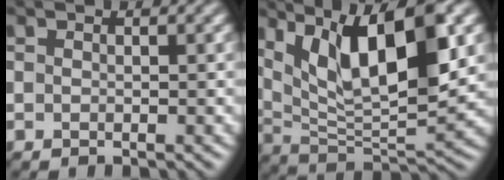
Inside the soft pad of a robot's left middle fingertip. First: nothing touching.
{"total": 10.6, "force": [4.1, 3.7, 9.1], "torque": [-0.149, -0.002, 0.074]}